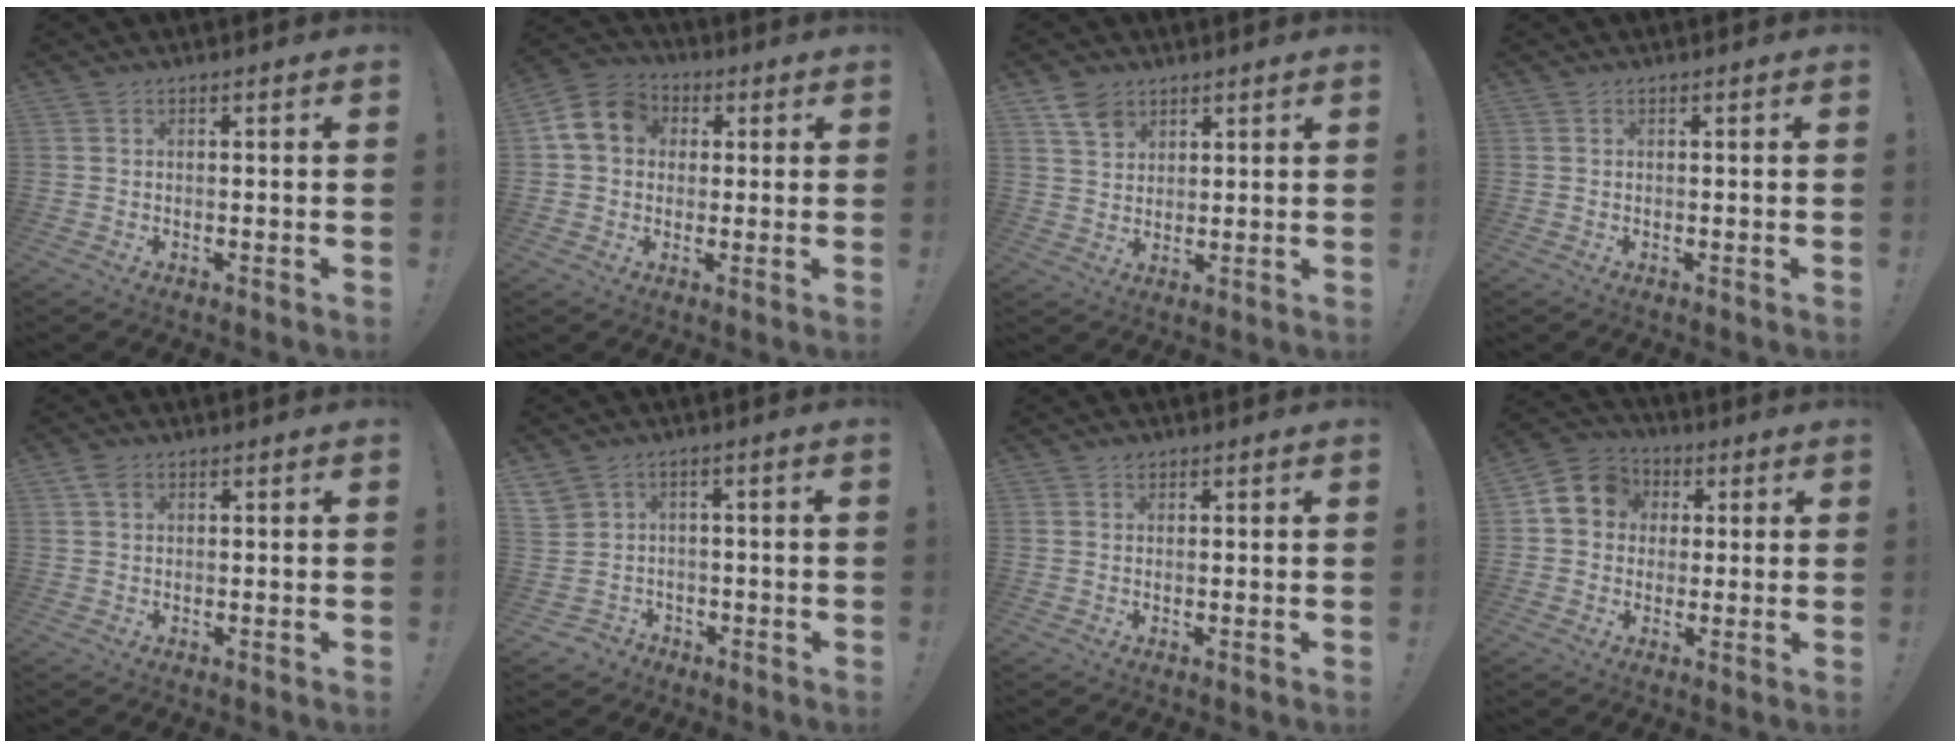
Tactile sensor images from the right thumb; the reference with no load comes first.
{"total": 10.8, "force": [2.4, 9.0, 5.4], "torque": [-0.087, 0.005, 0.052]}
{"total": 6.3, "force": [4.3, 4.0, 2.2], "torque": [-0.041, -0.017, 0.083]}
{"total": 0.0}
{"total": 2.6, "force": [1.2, 1.7, 1.6], "torque": [-0.030, 0.004, 0.023]}
{"total": 5.6, "force": [-0.1, 5.5, 0.8], "torque": [-0.035, 0.005, 0.006]}
{"total": 1.0, "force": [0.7, 0.7, 0.3], "torque": [0.008, -0.005, 0.011]}
{"total": 9.4, "force": [1.7, 8.5, 3.4], "torque": [-0.049, 0.008, 0.038]}